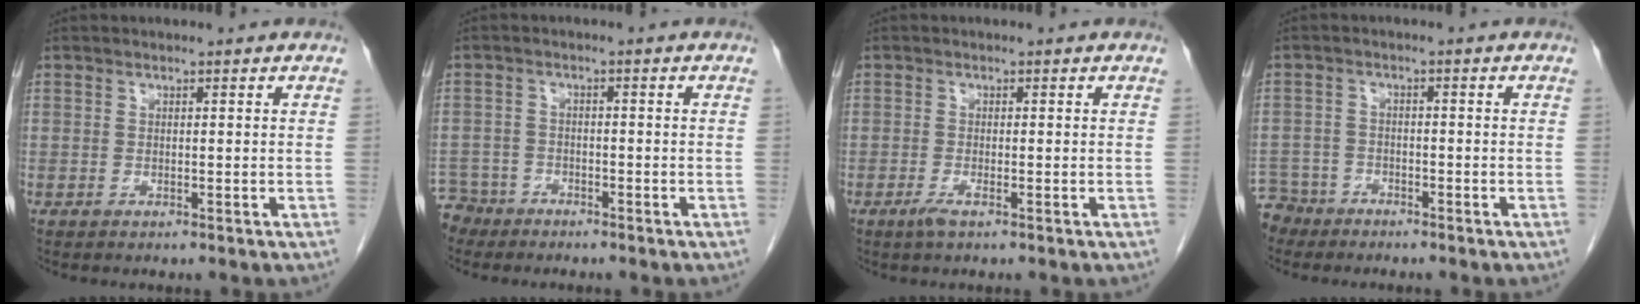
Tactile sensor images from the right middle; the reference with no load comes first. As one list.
[{"total": 4.7, "force": [-4.1, 2.2, -0.8], "torque": [0.016, 0.000, -0.079]}, {"total": 1.0, "force": [-0.7, 0.0, 0.8], "torque": [-0.017, -0.002, -0.013]}, {"total": 5.2, "force": [-4.5, 2.5, -0.7], "torque": [0.015, -0.002, -0.088]}]